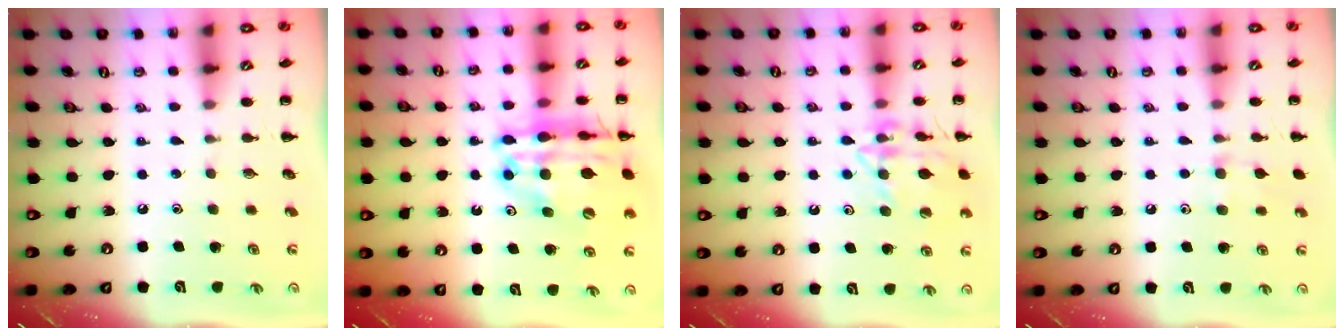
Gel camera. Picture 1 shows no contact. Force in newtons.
{"total": 20.4, "press": 20.0, "slide": 4.4}
{"total": 14.1, "press": 14.1, "slide": 1.0}
{"total": 6.8, "press": 6.3, "slide": 2.5}